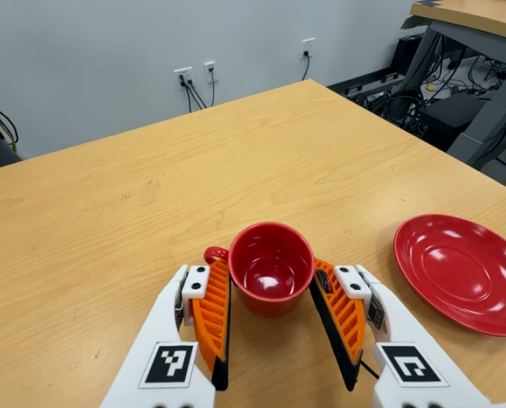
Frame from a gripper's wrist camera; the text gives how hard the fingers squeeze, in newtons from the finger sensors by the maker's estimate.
{"total": 3.3, "left": 2.7, "right": 3.9}